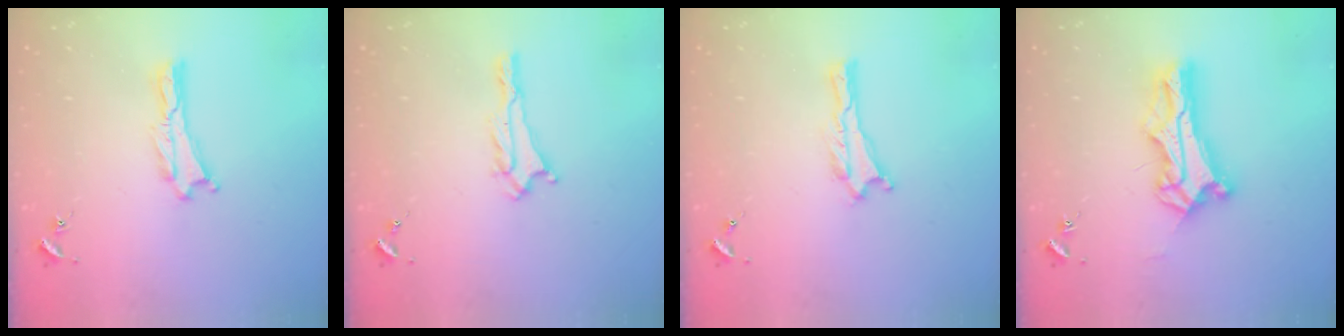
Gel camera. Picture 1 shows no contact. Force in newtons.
{"total": 1.0, "press": 1.0, "slide": 0.1}
{"total": 0.0}
{"total": 10.8, "press": 10.8, "slide": 0.8}